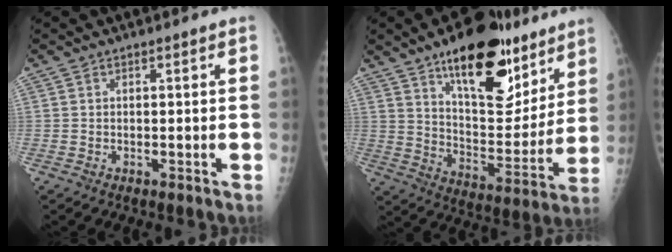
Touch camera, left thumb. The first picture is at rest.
{"total": 23.2, "force": [14.3, 10.1, 15.2], "torque": [-0.171, -0.069, 0.224]}